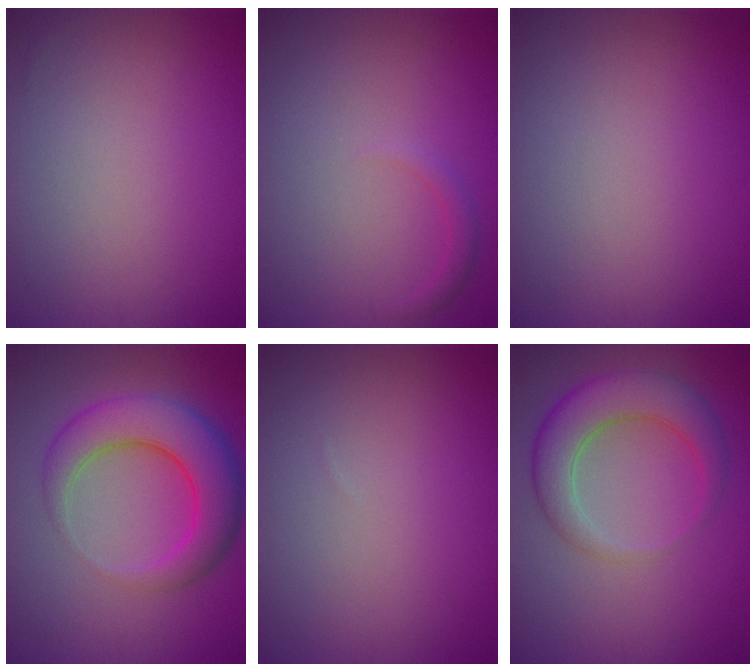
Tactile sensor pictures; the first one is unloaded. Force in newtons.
{"total": 1.1, "press": 1.1, "slide": 0.0}
{"total": 0.0}
{"total": 7.3, "press": 7.3, "slide": 0.1}
{"total": 0.0}
{"total": 5.7, "press": 5.7, "slide": 0.2}